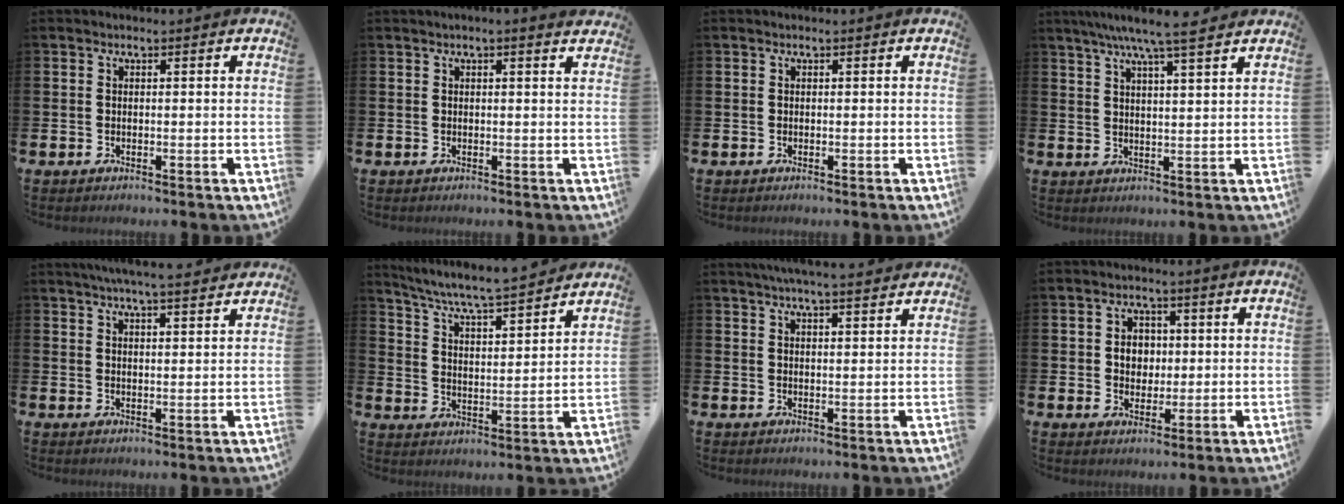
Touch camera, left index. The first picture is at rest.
{"total": 0.6, "force": [0.3, -0.2, 0.5], "torque": [-0.008, 0.000, 0.005]}
{"total": 0.0}
{"total": 6.6, "force": [5.9, 0.1, 3.0], "torque": [-0.067, -0.020, 0.103]}
{"total": 5.1, "force": [4.9, -0.2, 1.6], "torque": [-0.034, -0.018, 0.086]}
{"total": 6.4, "force": [6.1, -0.2, 1.9], "torque": [-0.069, -0.048, 0.102]}
{"total": 4.8, "force": [4.5, -0.2, 1.5], "torque": [-0.032, -0.016, 0.080]}
{"total": 3.6, "force": [0.8, 3.1, 1.5], "torque": [-0.026, 0.007, 0.008]}